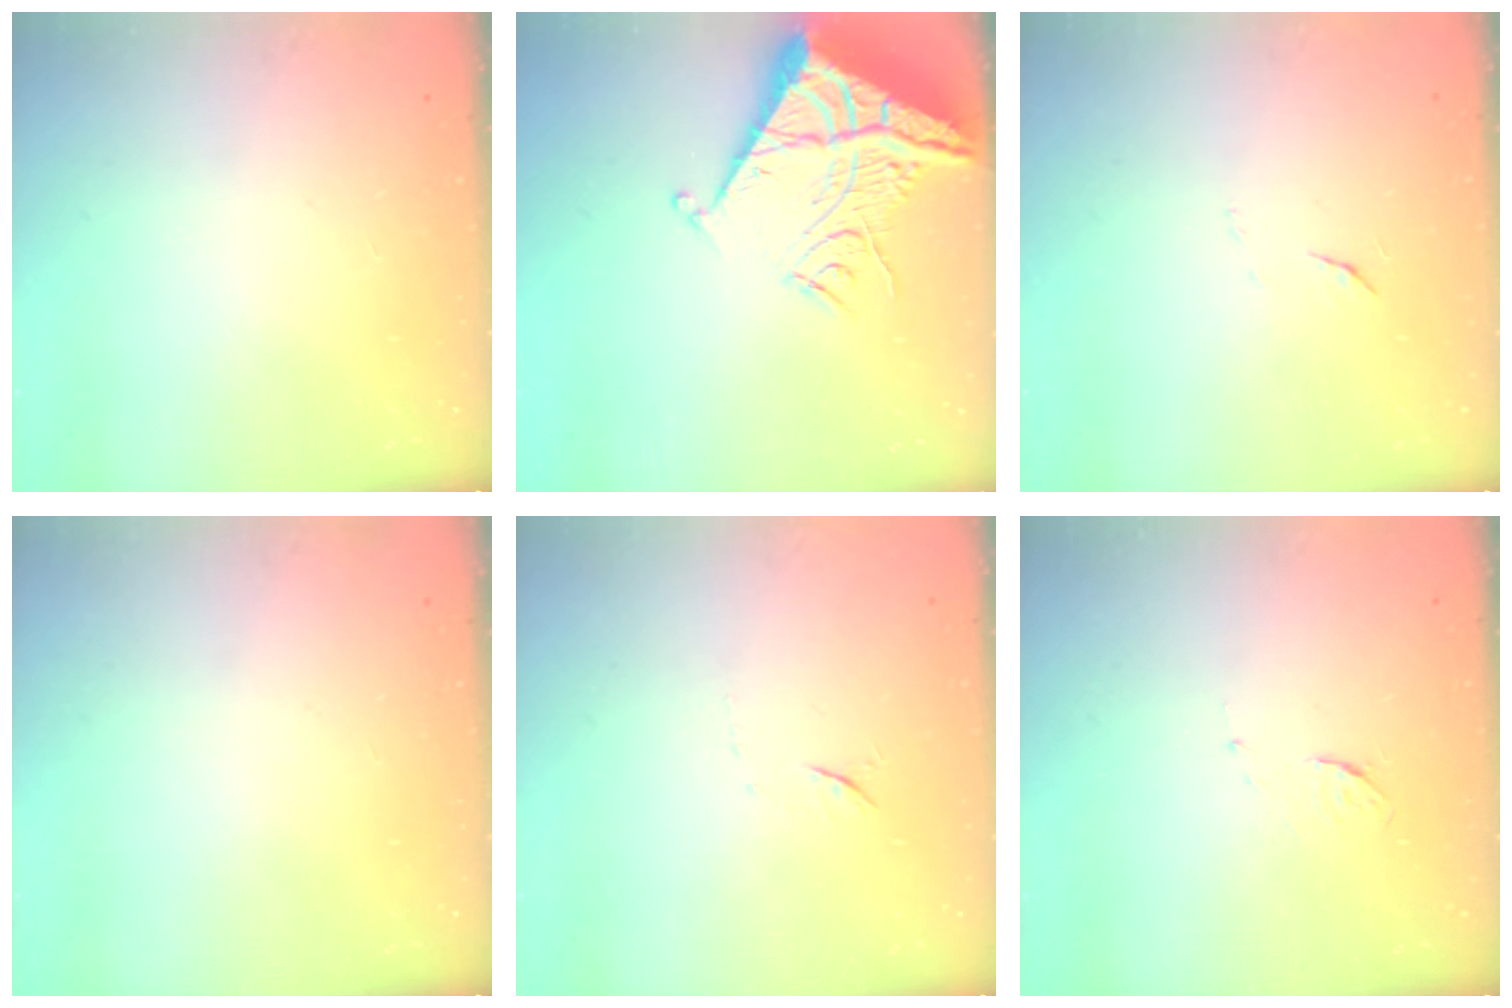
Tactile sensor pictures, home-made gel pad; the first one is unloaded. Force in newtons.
{"total": 16.7, "press": 16.6, "slide": 1.8}
{"total": 4.1, "press": 4.1, "slide": 0.3}
{"total": 0.0}
{"total": 5.0, "press": 4.8, "slide": 1.4}
{"total": 3.9, "press": 3.9, "slide": 0.4}